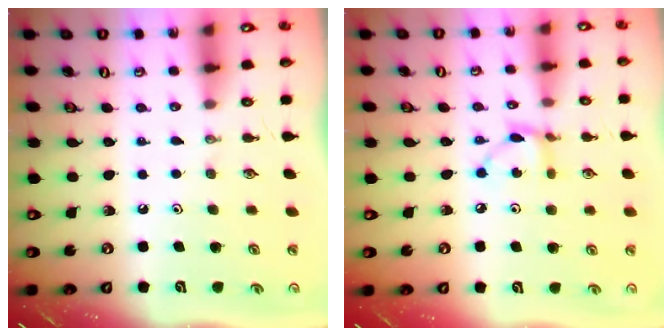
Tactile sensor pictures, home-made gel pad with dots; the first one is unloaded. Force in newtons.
{"total": 5.3, "press": 5.3, "slide": 0.2}